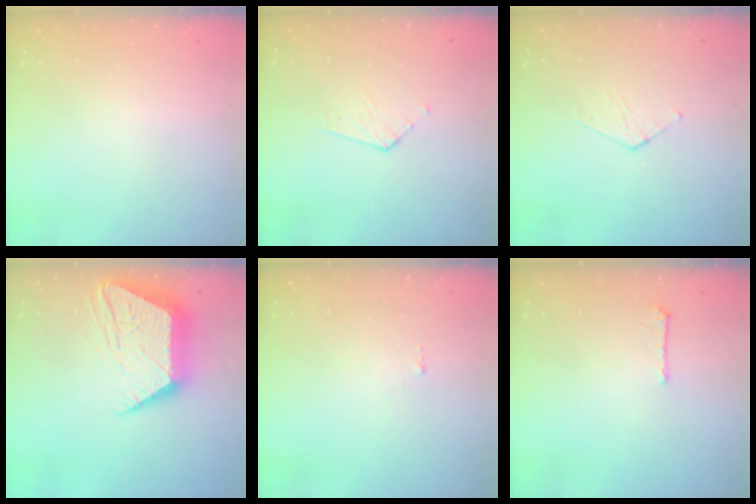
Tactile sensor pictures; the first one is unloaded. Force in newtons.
{"total": 3.6, "press": 3.5, "slide": 0.3}
{"total": 3.3, "press": 3.2, "slide": 0.3}
{"total": 19.9, "press": 19.9, "slide": 1.3}
{"total": 3.3, "press": 3.3, "slide": 0.3}
{"total": 5.5, "press": 5.5, "slide": 0.6}